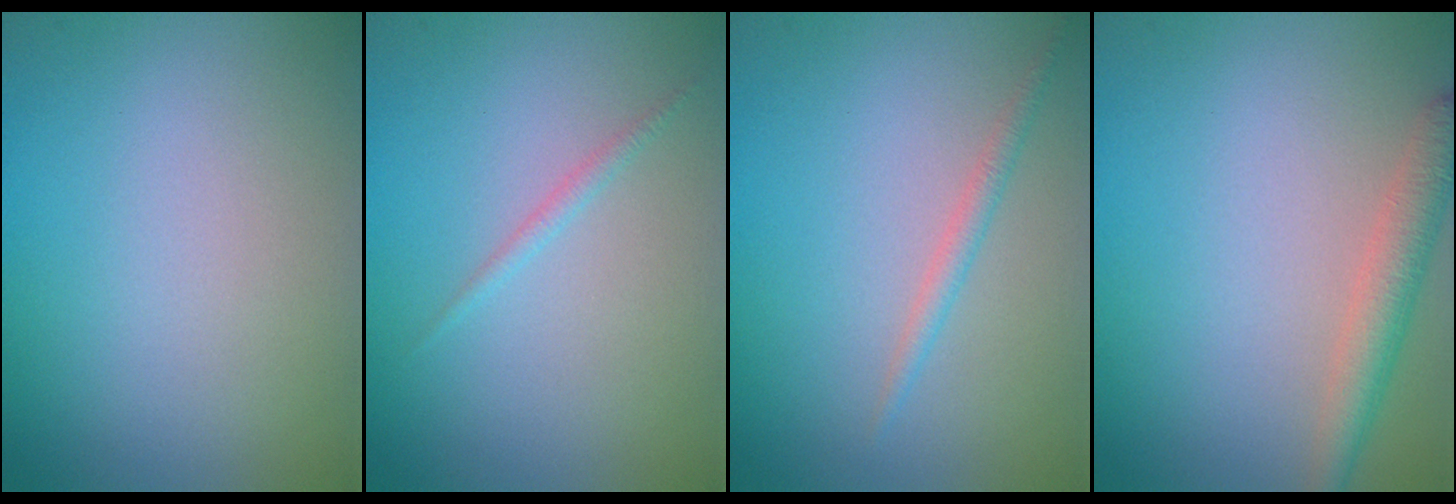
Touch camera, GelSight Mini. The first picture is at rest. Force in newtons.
{"total": 0.7, "press": 0.7, "slide": 0.1}
{"total": 1.2, "press": 1.2, "slide": 0.1}
{"total": 3.1, "press": 3.1, "slide": 0.2}